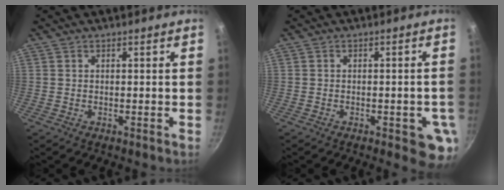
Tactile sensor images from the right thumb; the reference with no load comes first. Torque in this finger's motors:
{"motor_torque": [1.58, 1.83, -0.08, 0.03, 0.26]}